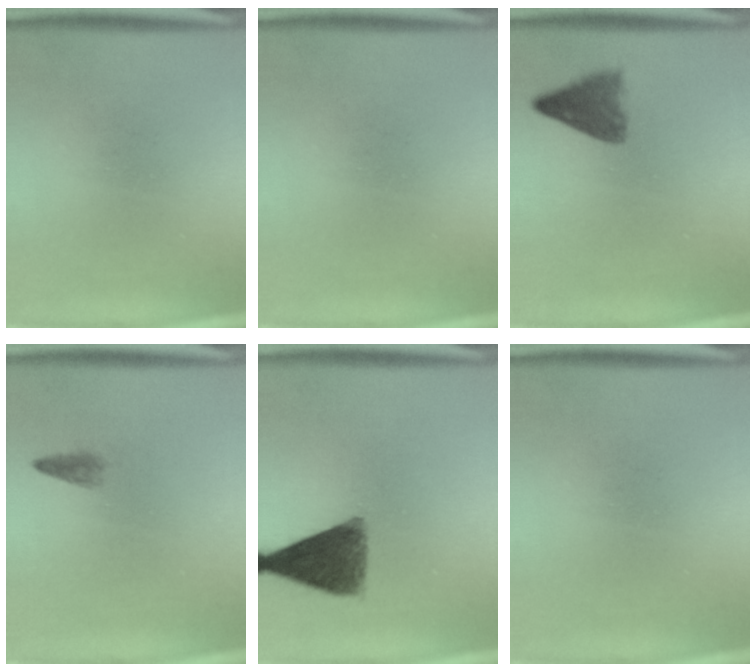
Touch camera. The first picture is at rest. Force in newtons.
{"total": 0.0}
{"total": 4.3}
{"total": 1.1}
{"total": 9.3}
{"total": 0.0}